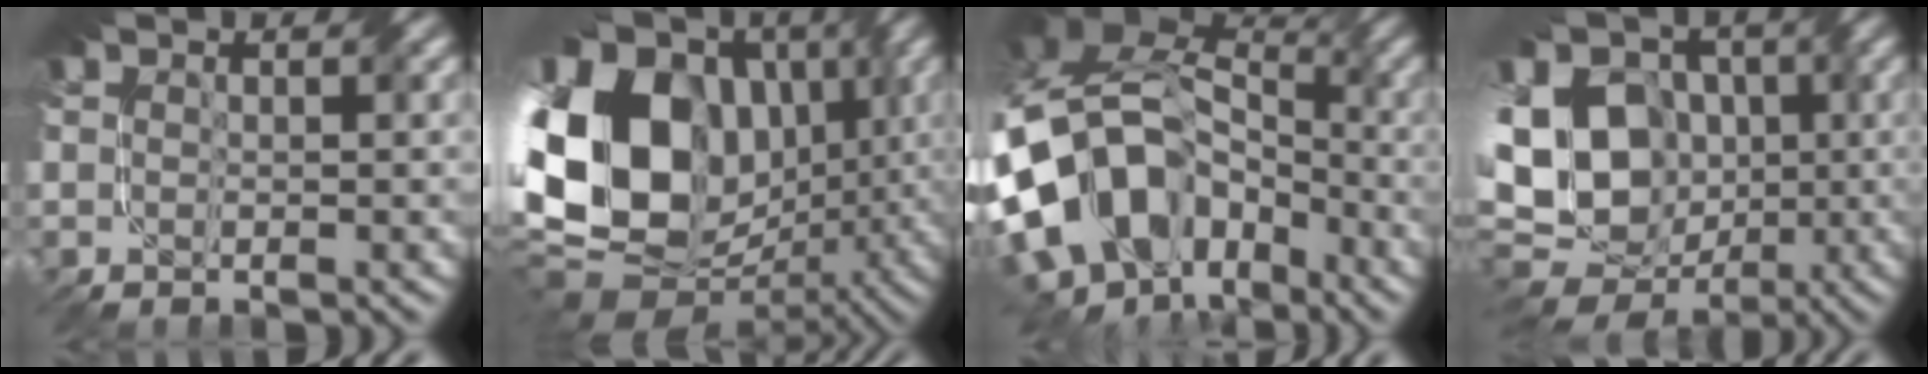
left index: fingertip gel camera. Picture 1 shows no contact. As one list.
[{"total": 19.6, "force": [1.1, 14.7, 12.9], "torque": [-0.270, 0.015, 0.019]}, {"total": 16.8, "force": [-3.9, 12.4, 10.7], "torque": [-0.222, 0.007, -0.080]}, {"total": 17.6, "force": [-0.9, 14.5, 10.0], "torque": [-0.195, 0.020, -0.034]}]